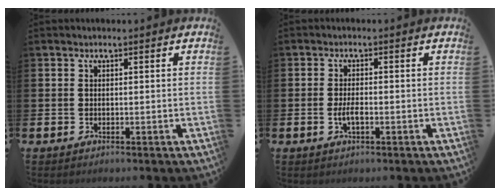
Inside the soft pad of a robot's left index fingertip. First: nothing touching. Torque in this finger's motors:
{"motor_torque": [0.04, 0.02, 0.01, 0.04]}